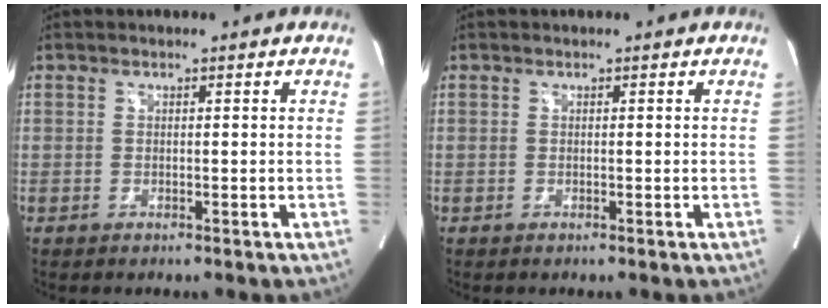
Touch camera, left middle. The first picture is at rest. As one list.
[{"total": 0.0}]